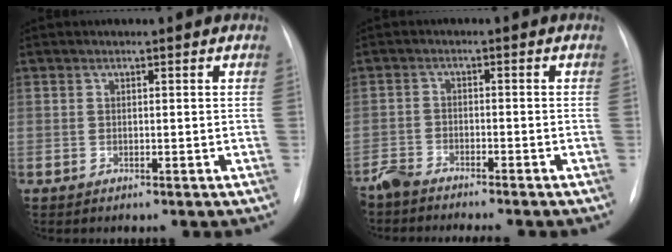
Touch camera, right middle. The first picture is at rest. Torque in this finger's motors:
{"motor_torque": [0.32, -0.29, 0.23, 0.12]}